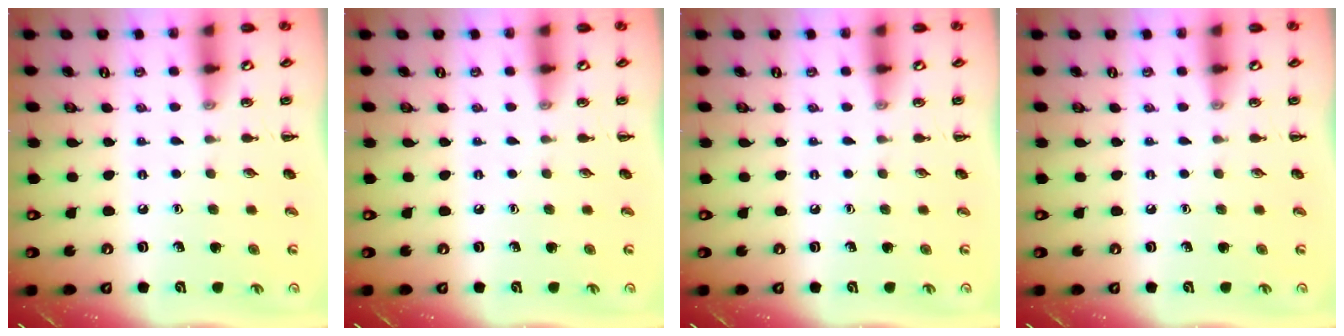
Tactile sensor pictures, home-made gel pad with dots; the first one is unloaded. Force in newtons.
{"total": 0.0}
{"total": 0.0}
{"total": 0.0}